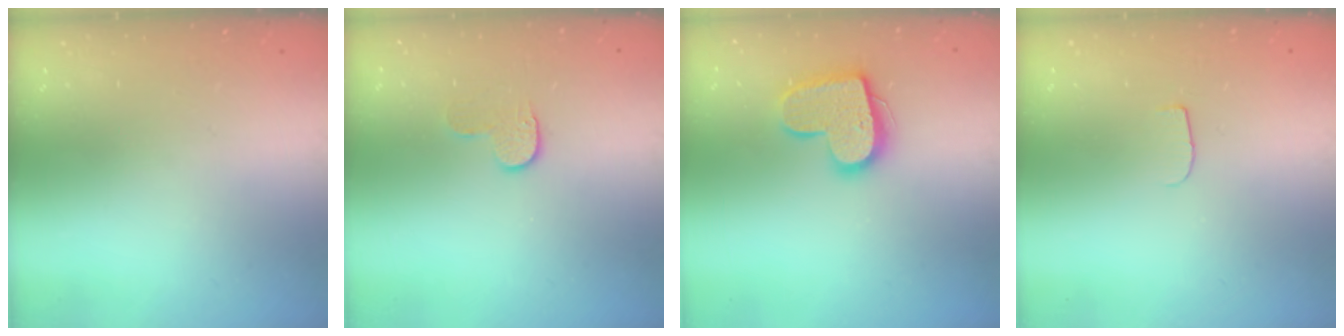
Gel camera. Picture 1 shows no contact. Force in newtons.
{"total": 5.8, "press": 5.8, "slide": 0.5}
{"total": 14.9, "press": 14.9, "slide": 1.0}
{"total": 4.5, "press": 4.4, "slide": 0.5}